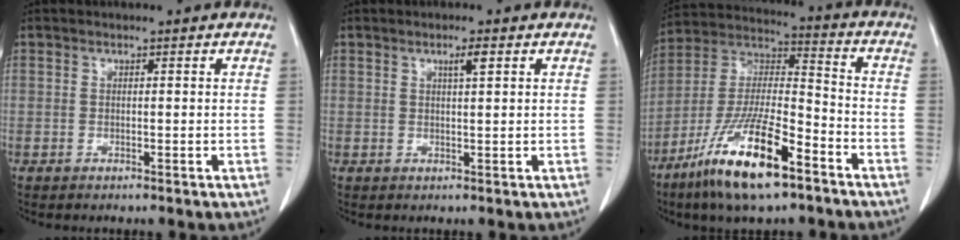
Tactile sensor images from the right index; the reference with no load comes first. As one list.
[{"total": 2.0, "force": [1.0, 0.0, 1.7], "torque": [-0.032, -0.001, 0.016]}, {"total": 17.4, "force": [-10.4, 3.4, 13.5], "torque": [-0.284, -0.030, -0.193]}]